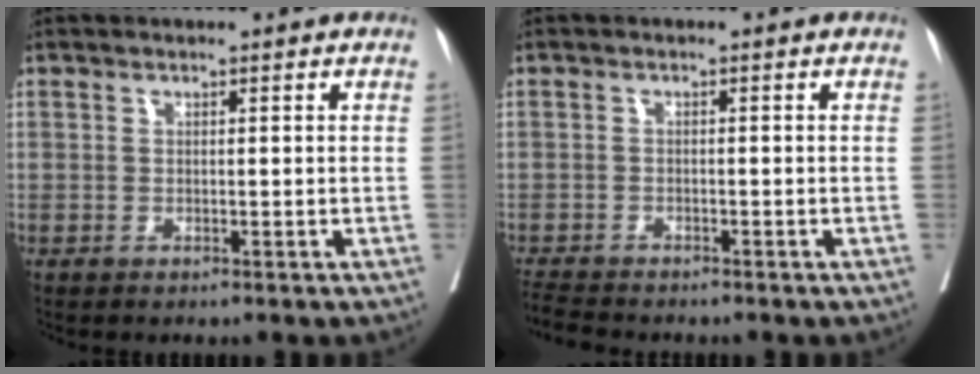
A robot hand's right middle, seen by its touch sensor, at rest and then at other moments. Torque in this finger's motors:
{"motor_torque": [0.05, -0.06, 0.00, 0.01]}